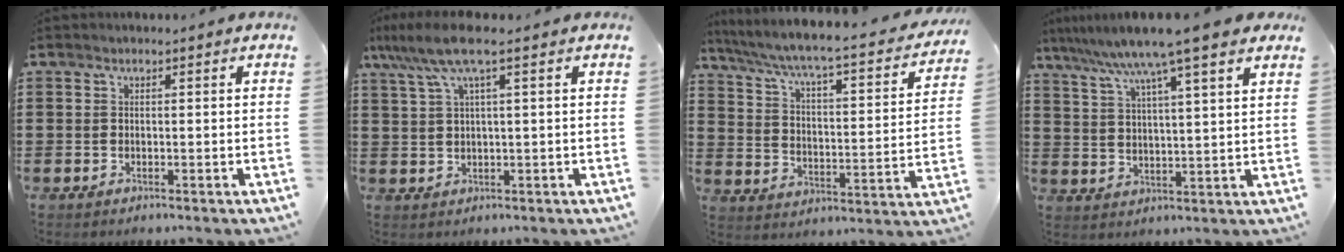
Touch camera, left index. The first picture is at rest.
{"total": 6.6, "force": [3.0, 0.9, 5.8], "torque": [-0.135, -0.002, 0.048]}
{"total": 4.4, "force": [3.5, 0.0, 2.7], "torque": [-0.073, -0.040, 0.046]}
{"total": 9.1, "force": [7.1, -0.2, 5.7], "torque": [-0.134, -0.032, 0.117]}